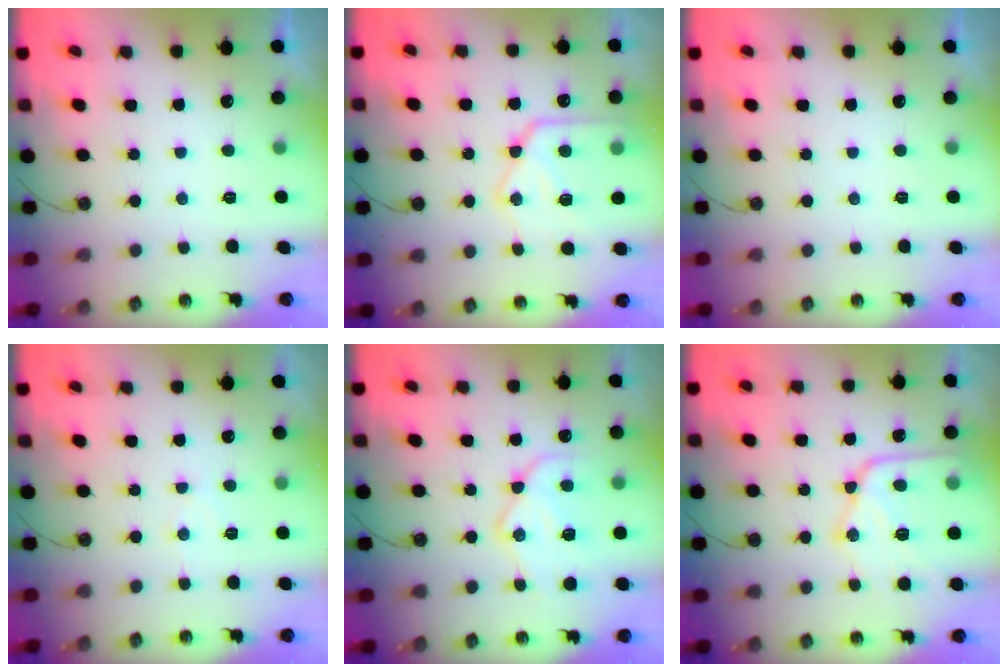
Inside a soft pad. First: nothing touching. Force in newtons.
{"total": 15.2, "press": 15.1, "slide": 1.5}
{"total": 0.0}
{"total": 5.4, "press": 5.3, "slide": 0.8}
{"total": 16.7, "press": 16.6, "slide": 1.4}
{"total": 16.0, "press": 15.9, "slide": 1.3}